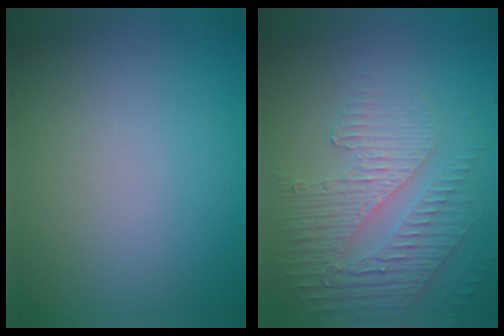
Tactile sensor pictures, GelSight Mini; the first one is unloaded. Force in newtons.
{"total": 5.0, "press": 3.1, "slide": 3.9}